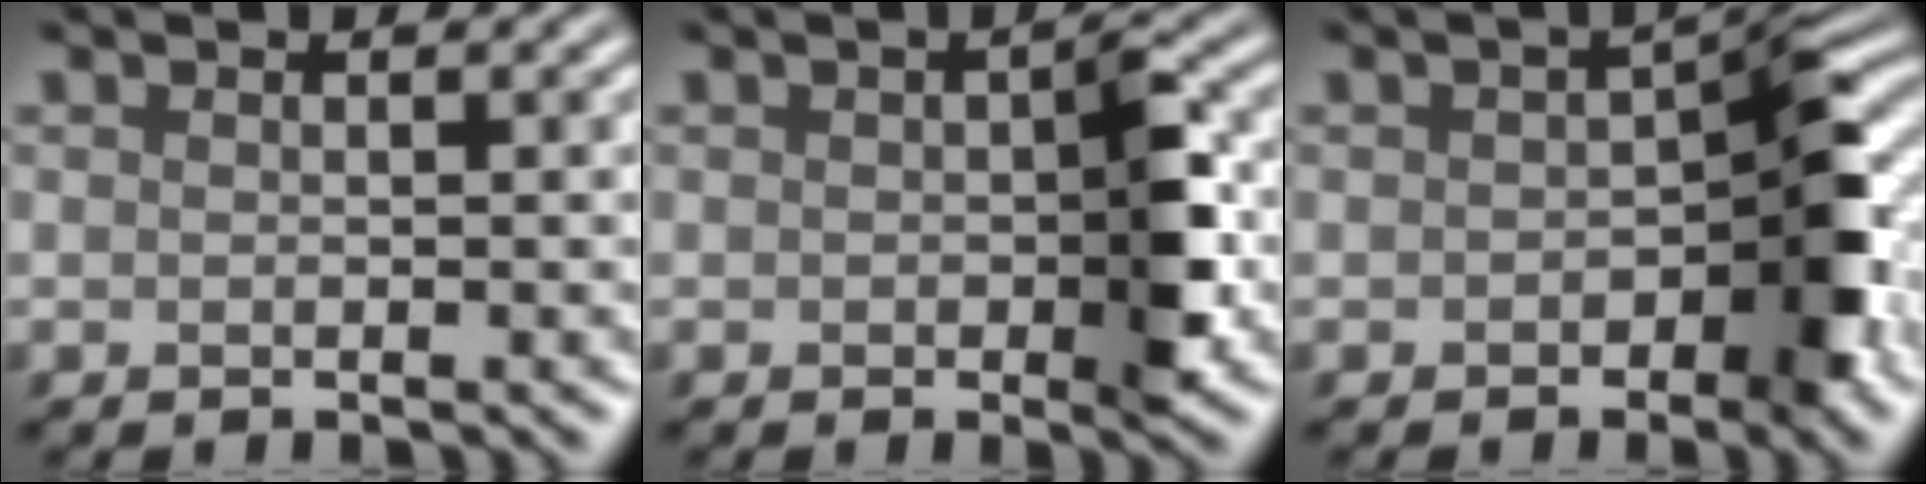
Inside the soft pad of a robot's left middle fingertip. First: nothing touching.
{"total": 3.9, "force": [-0.2, 1.6, 3.6], "torque": [-0.048, 0.000, -0.002]}
{"total": 6.0, "force": [-1.3, 3.0, 5.0], "torque": [-0.048, 0.010, -0.028]}